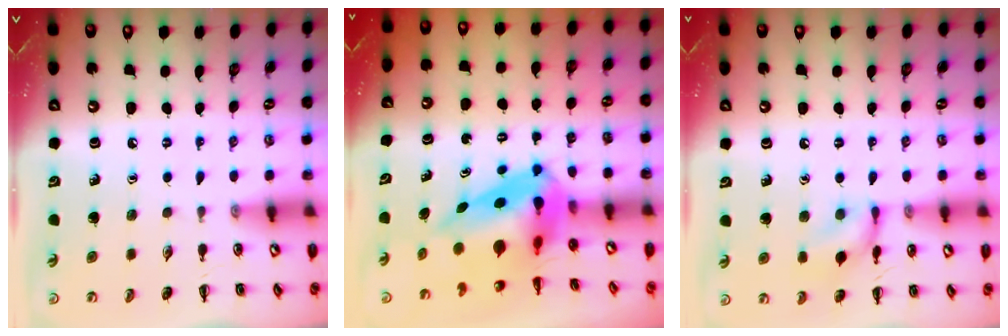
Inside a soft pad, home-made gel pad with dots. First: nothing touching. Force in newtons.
{"total": 8.9, "press": 8.6, "slide": 2.5}
{"total": 9.6, "press": 9.6, "slide": 0.6}